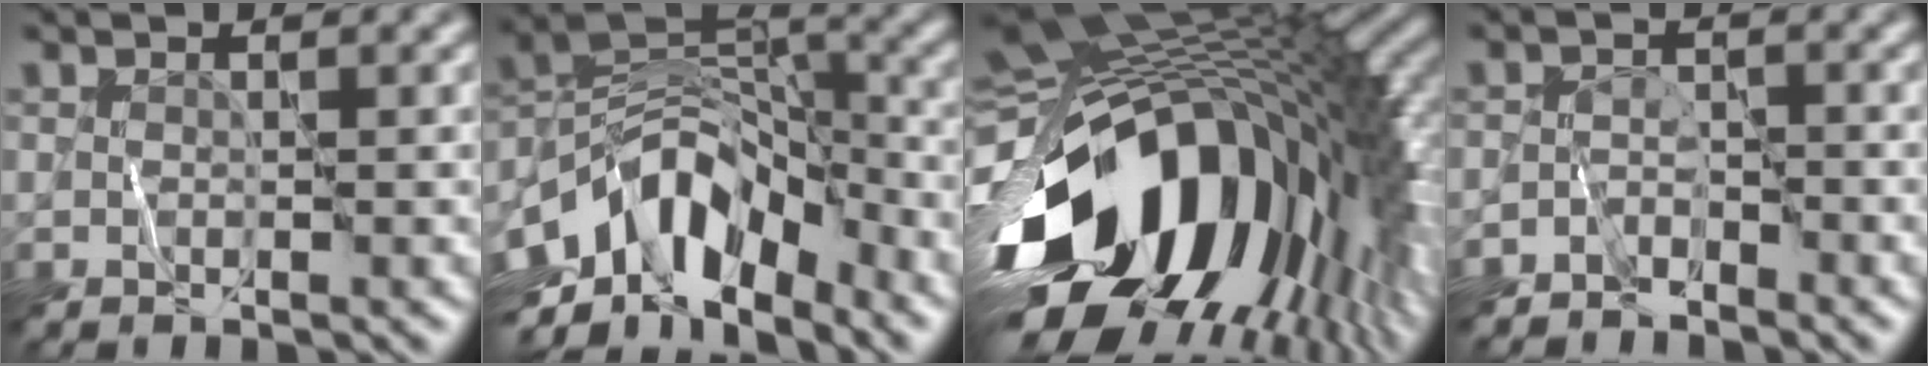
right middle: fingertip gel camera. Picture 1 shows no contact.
{"total": 10.4, "force": [-5.3, 5.3, 7.2], "torque": [-0.114, 0.011, -0.107]}
{"total": 17.4, "force": [-5.1, 10.2, 13.1], "torque": [-0.242, -0.011, -0.098]}
{"total": 2.0, "force": [-1.8, 0.8, 0.4], "torque": [-0.004, 0.007, -0.041]}